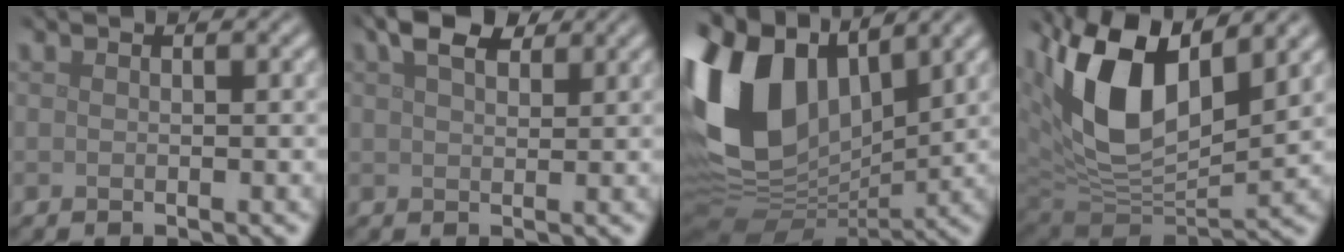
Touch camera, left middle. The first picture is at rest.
{"total": 4.9, "force": [3.1, 2.2, 3.0], "torque": [-0.055, 0.015, 0.050]}
{"total": 15.2, "force": [3.6, 10.0, 10.9], "torque": [-0.268, 0.020, 0.057]}
{"total": 13.5, "force": [5.2, 6.4, 10.8], "torque": [-0.210, 0.008, 0.091]}